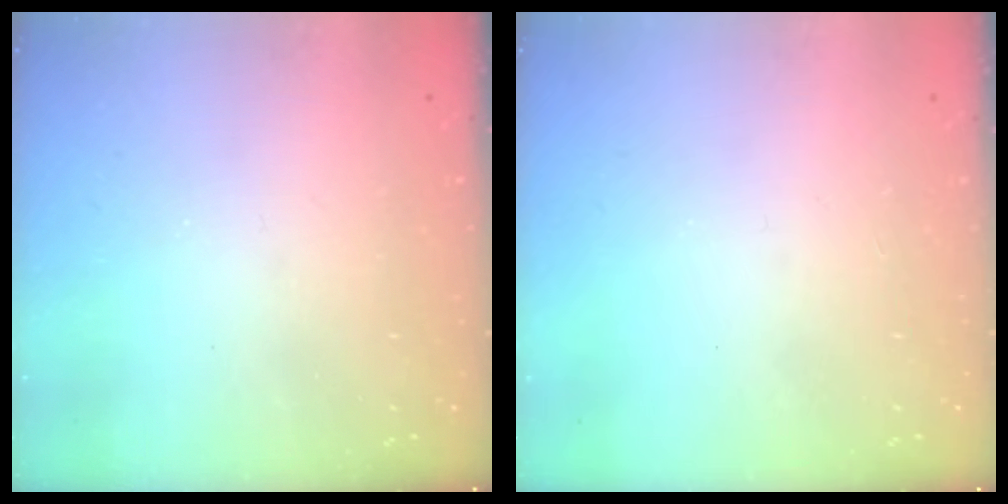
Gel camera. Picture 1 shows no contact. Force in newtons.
{"total": 0.0}